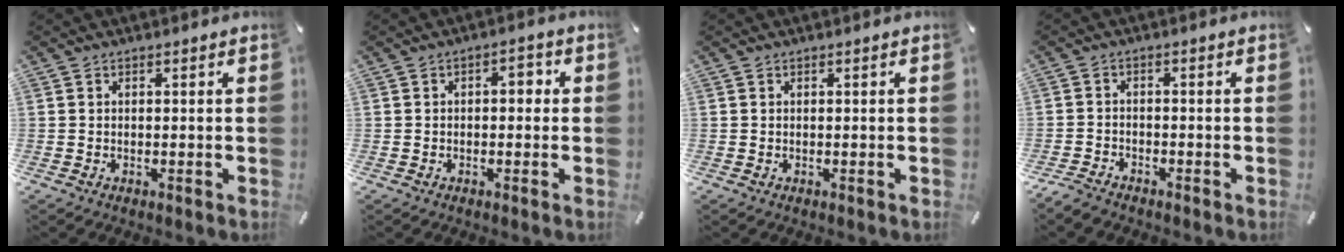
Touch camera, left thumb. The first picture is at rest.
{"total": 3.0, "force": [-0.6, 1.9, 2.2], "torque": [-0.031, 0.008, -0.019]}
{"total": 0.0}
{"total": 2.8, "force": [-2.6, 0.9, 0.5], "torque": [-0.024, 0.011, -0.056]}